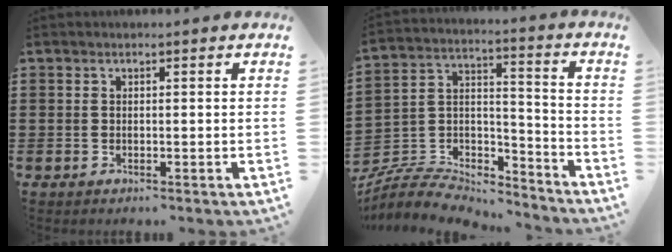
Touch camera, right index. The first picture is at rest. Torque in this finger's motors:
{"motor_torque": [-0.11, -0.01, -0.69, -0.21]}